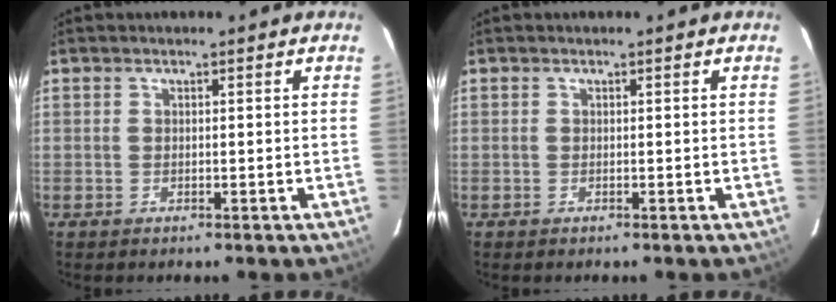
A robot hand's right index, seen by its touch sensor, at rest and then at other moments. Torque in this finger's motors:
{"motor_torque": [0.05, -0.06, 0.04, 0.01]}